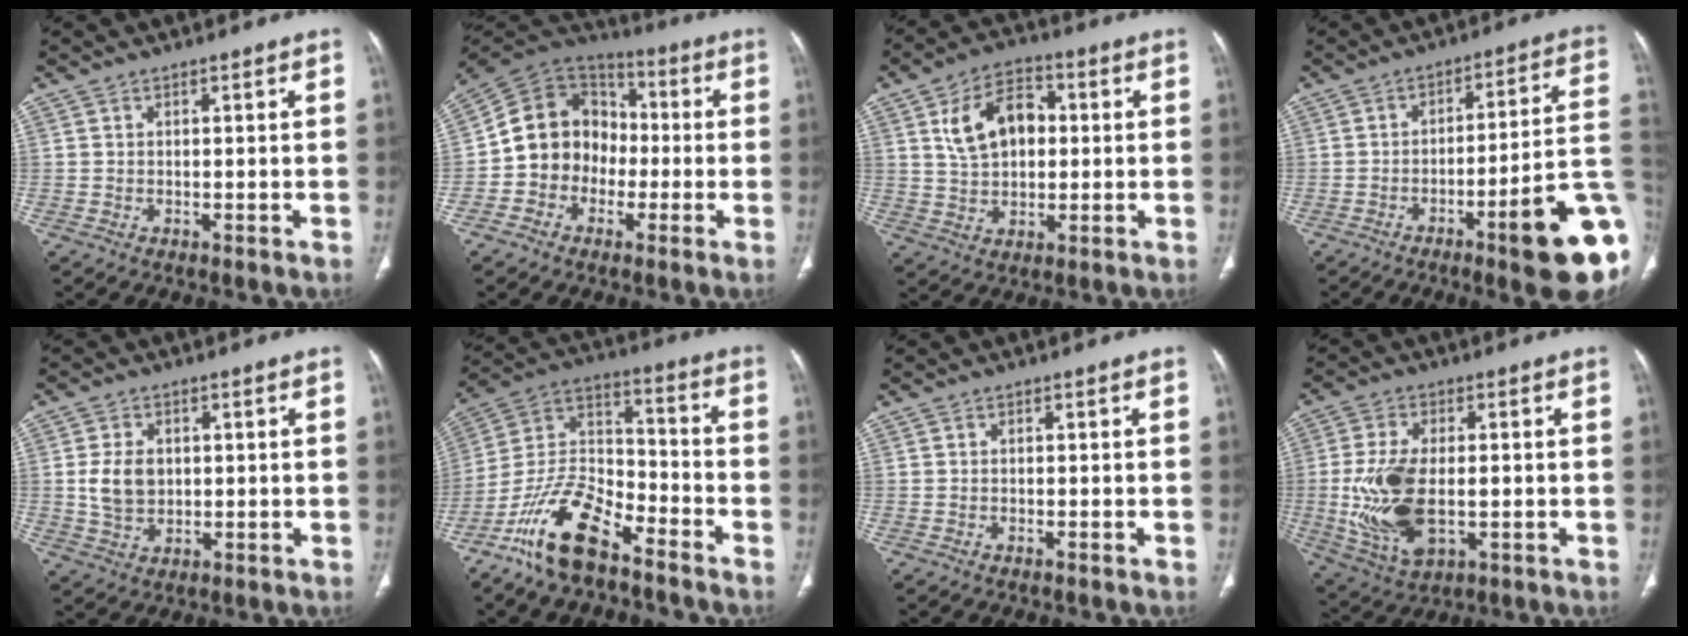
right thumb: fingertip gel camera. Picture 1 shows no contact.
{"total": 13.8, "force": [-1.9, 11.9, 6.7], "torque": [-0.073, 0.043, -0.048]}
{"total": 11.4, "force": [2.4, 7.5, 8.2], "torque": [-0.121, 0.011, 0.041]}
{"total": 19.2, "force": [-7.0, 2.7, 17.6], "torque": [-0.171, 0.034, -0.094]}
{"total": 6.5, "force": [0.5, 4.8, 4.4], "torque": [-0.070, -0.003, 0.016]}
{"total": 15.5, "force": [-10.6, 6.2, 9.4], "torque": [-0.171, 0.071, -0.204]}
{"total": 0.7, "force": [-0.6, 0.1, 0.4], "torque": [-0.012, 0.002, -0.004]}
{"total": 14.5, "force": [-1.7, 7.8, 12.0], "torque": [-0.242, -0.006, -0.018]}